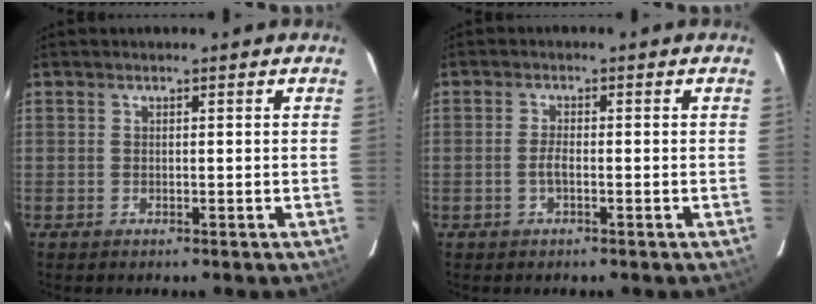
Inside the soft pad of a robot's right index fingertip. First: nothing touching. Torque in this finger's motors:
{"motor_torque": [0.19, -0.16, 0.11, 0.04]}